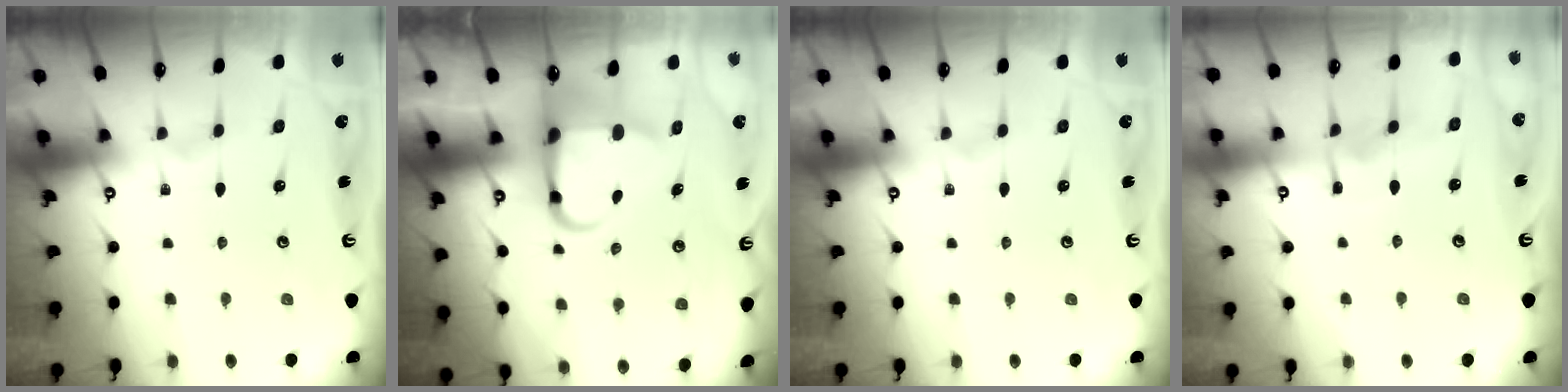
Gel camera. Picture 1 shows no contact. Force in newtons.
{"total": 6.9, "press": 6.7, "slide": 1.5}
{"total": 0.0}
{"total": 4.5, "press": 4.5, "slide": 0.3}